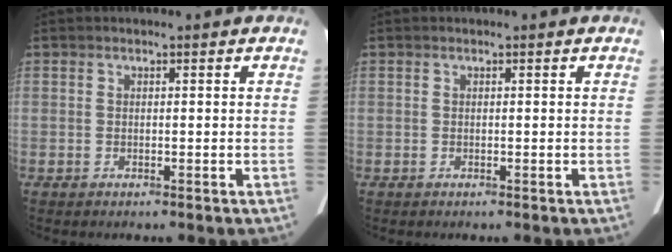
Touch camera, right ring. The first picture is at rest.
{"total": 0.0}